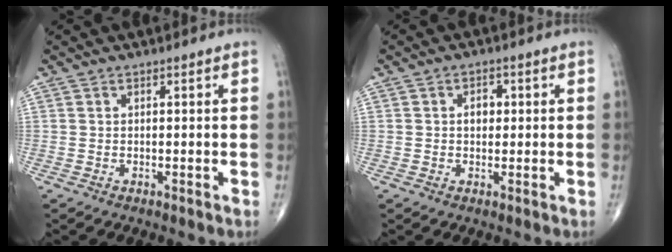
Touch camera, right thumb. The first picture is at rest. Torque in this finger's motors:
{"motor_torque": [-0.02, 0.16, 0.45, 0.26, 0.00]}